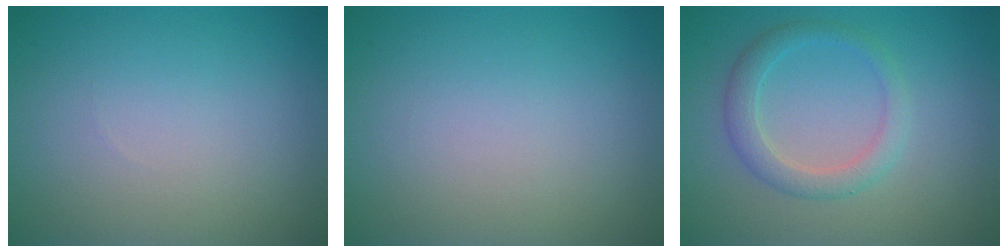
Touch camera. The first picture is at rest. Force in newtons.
{"total": 0.0}
{"total": 2.6, "press": 2.6, "slide": 0.2}